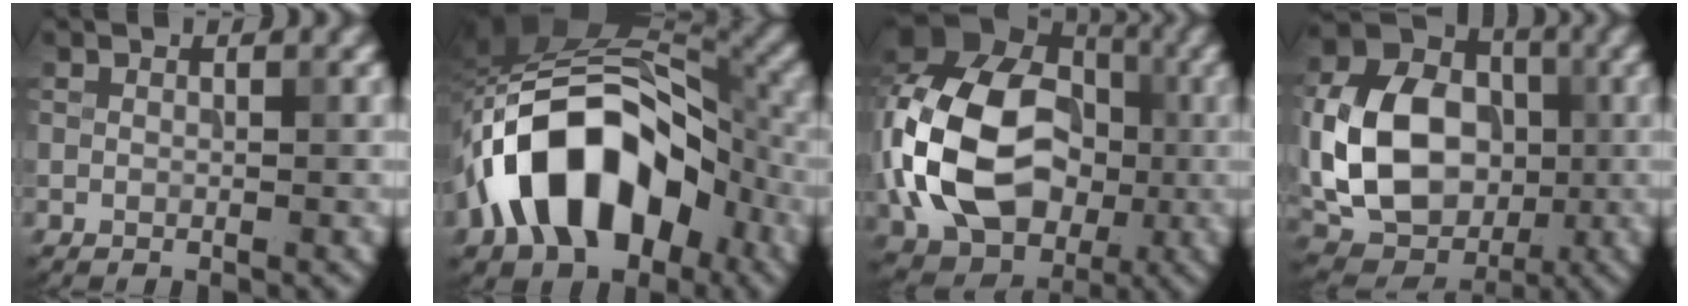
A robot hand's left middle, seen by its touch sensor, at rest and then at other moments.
{"total": 13.8, "force": [-5.5, 8.4, 9.5], "torque": [-0.156, 0.016, -0.106]}
{"total": 15.5, "force": [-1.7, 11.4, 10.3], "torque": [-0.222, 0.014, -0.046]}
{"total": 12.2, "force": [-0.7, 9.4, 7.8], "torque": [-0.157, 0.004, -0.016]}